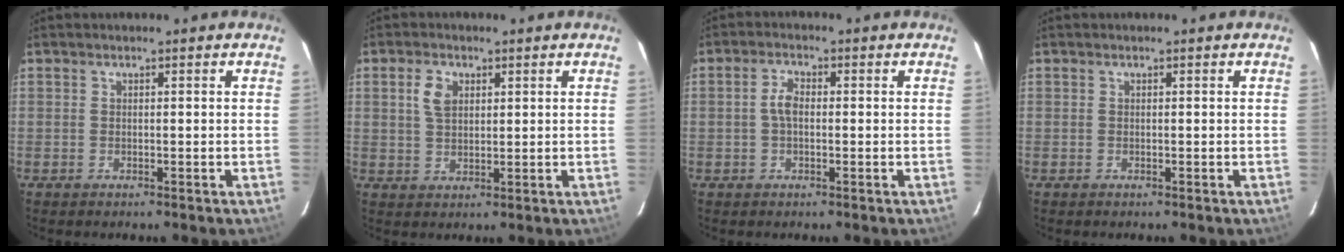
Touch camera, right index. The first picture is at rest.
{"total": 4.3, "force": [1.6, 2.8, 2.9], "torque": [-0.054, 0.009, 0.030]}
{"total": 3.1, "force": [-0.2, 1.7, 2.5], "torque": [-0.054, 0.008, -0.002]}
{"total": 0.0}